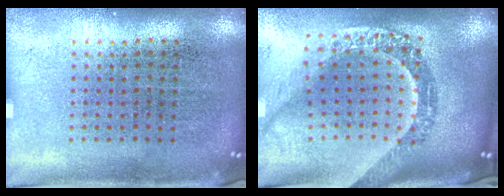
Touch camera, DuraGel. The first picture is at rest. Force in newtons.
{"total": 3.1, "press": 2.3, "slide": 2.0}